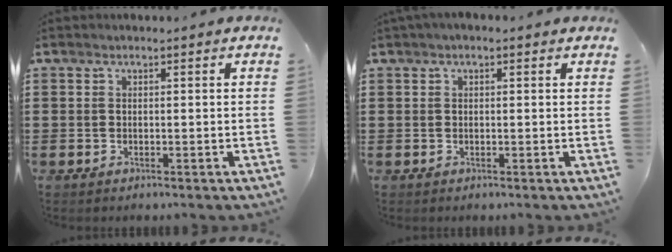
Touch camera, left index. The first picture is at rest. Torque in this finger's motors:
{"motor_torque": [1.09, -1.05, 0.44, 0.21]}